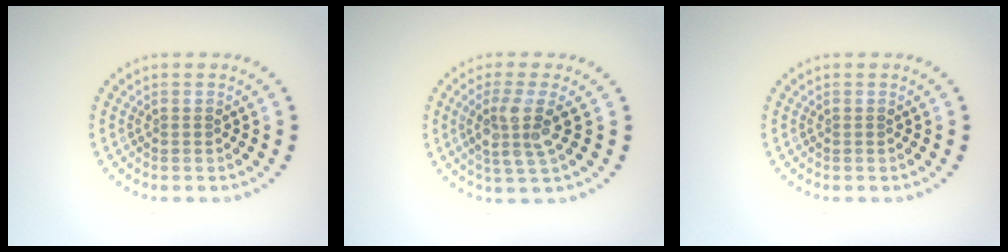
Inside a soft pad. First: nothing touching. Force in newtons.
{"total": 3.5, "press": 3.0, "slide": 1.9}
{"total": 0.0}